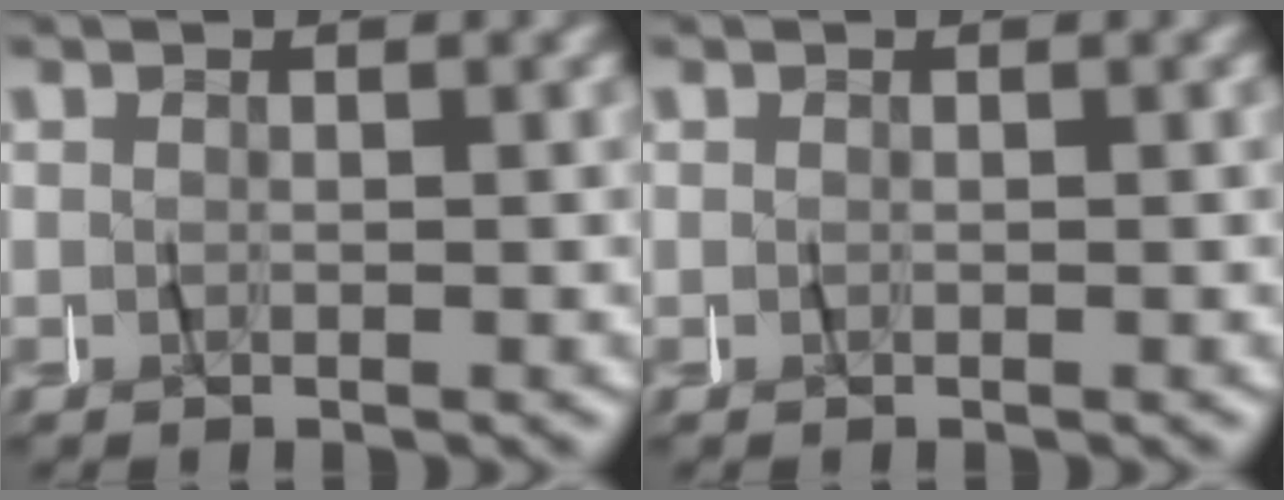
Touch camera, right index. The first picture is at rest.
{"total": 0.0}